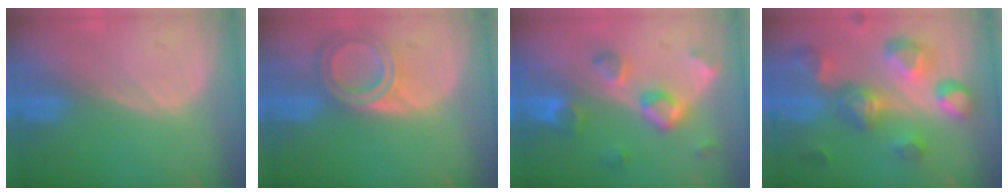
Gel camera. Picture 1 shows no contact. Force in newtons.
{"total": 6.3, "press": 5.6, "slide": 2.9}
{"total": 7.7, "press": 7.0, "slide": 3.1}
{"total": 11.3, "press": 10.0, "slide": 5.2}